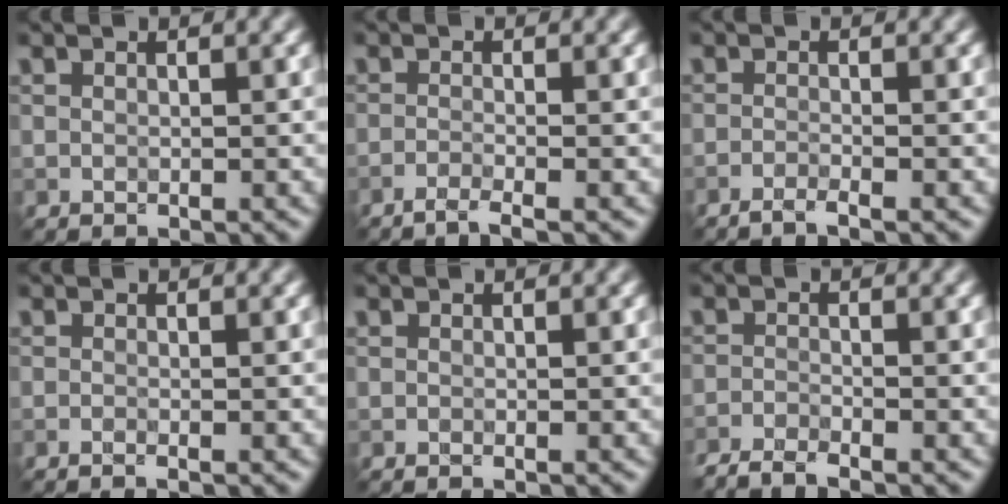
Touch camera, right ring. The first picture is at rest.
{"total": 1.9, "force": [-1.4, 0.2, 1.3], "torque": [-0.022, -0.001, -0.038]}
{"total": 1.8, "force": [-1.4, 0.2, 1.1], "torque": [-0.020, 0.001, -0.036]}
{"total": 0.7, "force": [-0.5, 0.1, 0.5], "torque": [-0.009, -0.003, -0.010]}
{"total": 0.0}
{"total": 3.1, "force": [-2.8, 0.3, 1.3], "torque": [-0.032, -0.004, -0.061]}